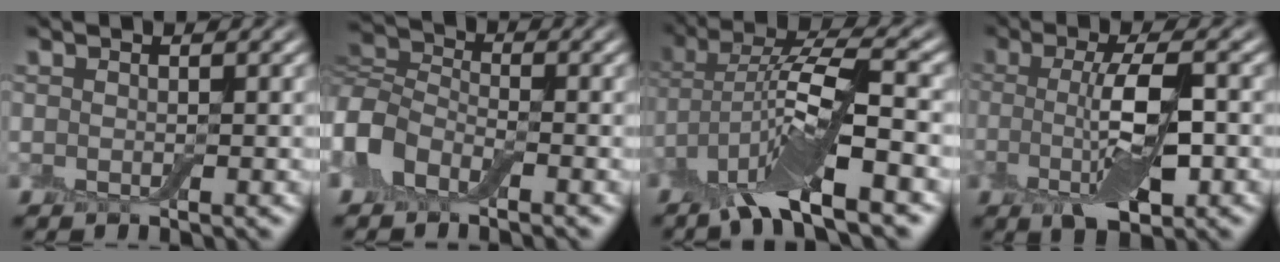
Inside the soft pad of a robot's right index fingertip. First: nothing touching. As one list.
[{"total": 4.4, "force": [-2.0, 3.1, 2.4], "torque": [-0.047, 0.005, -0.057]}, {"total": 9.4, "force": [-3.0, 3.0, 8.3], "torque": [-0.154, 0.016, -0.070]}, {"total": 5.6, "force": [-0.5, 2.0, 5.2], "torque": [-0.099, 0.001, -0.009]}]